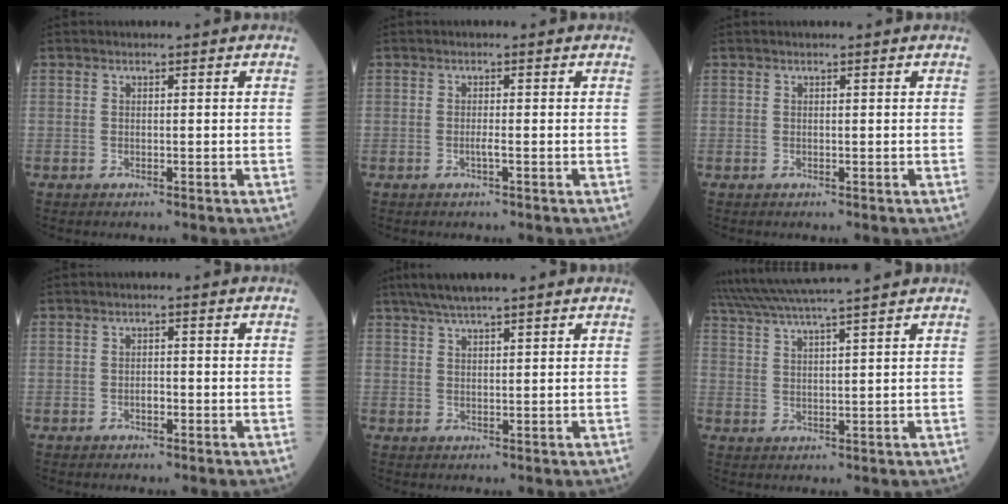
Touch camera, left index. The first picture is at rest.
{"total": 1.1, "force": [-0.9, -0.3, 0.6], "torque": [-0.013, -0.005, -0.015]}
{"total": 0.0}
{"total": 1.3, "force": [-1.0, 0.4, 0.7], "torque": [-0.012, -0.003, -0.017]}
{"total": 6.6, "force": [5.1, 0.2, 4.1], "torque": [-0.068, 0.031, 0.086]}
{"total": 11.8, "force": [10.3, -1.3, 5.6], "torque": [-0.109, 0.022, 0.157]}